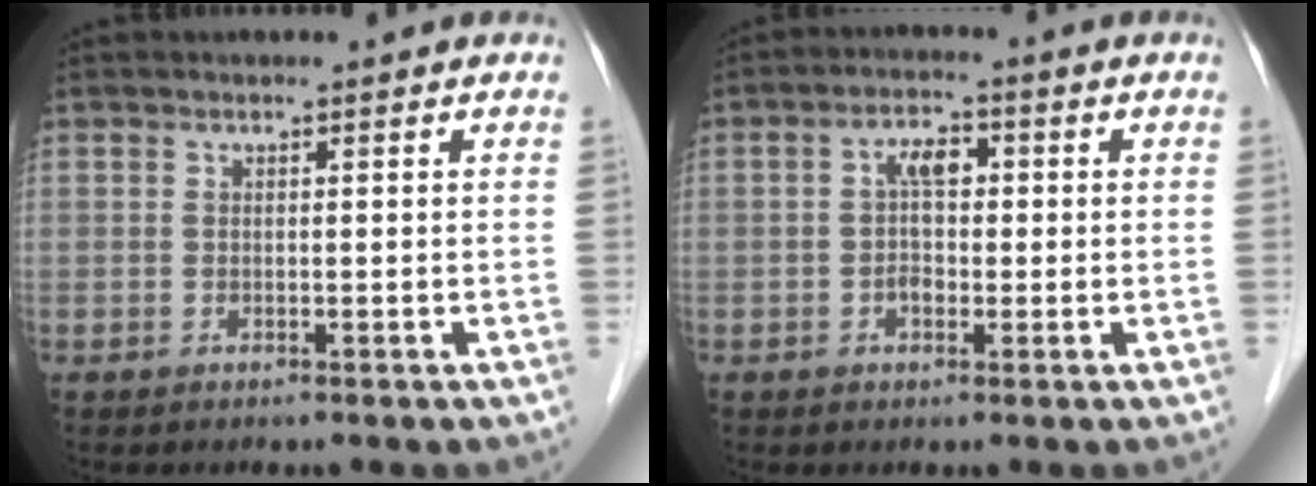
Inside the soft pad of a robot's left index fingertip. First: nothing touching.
{"total": 4.0, "force": [-0.1, 2.3, 3.2], "torque": [-0.066, 0.016, -0.005]}